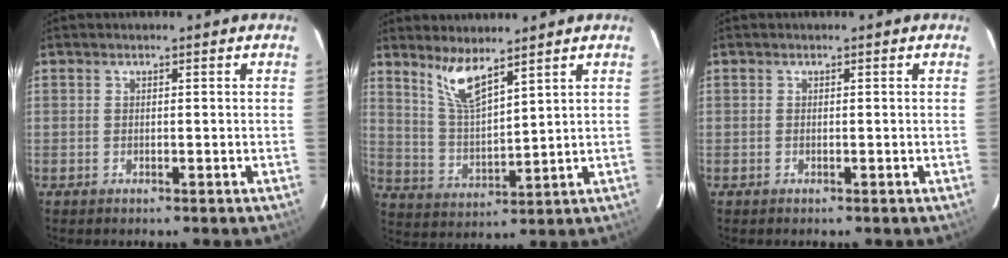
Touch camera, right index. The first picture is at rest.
{"total": 7.6, "force": [5.7, 1.3, 4.8], "torque": [-0.095, -0.009, 0.124]}
{"total": 0.0}